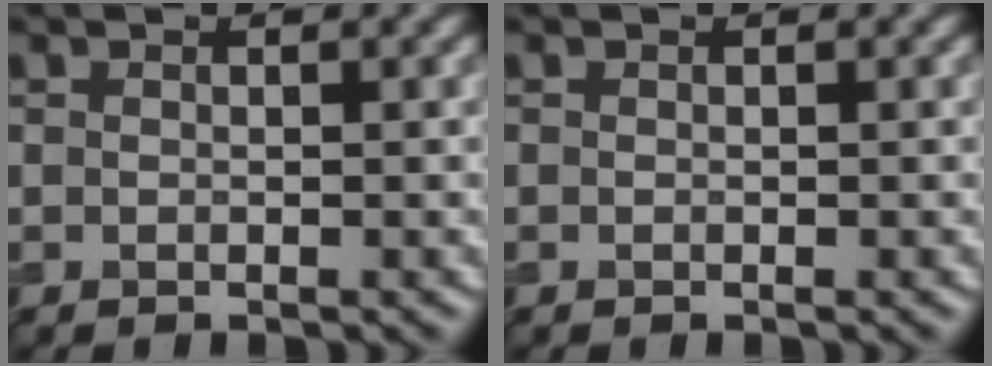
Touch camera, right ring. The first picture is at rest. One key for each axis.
{"total": 0.0}